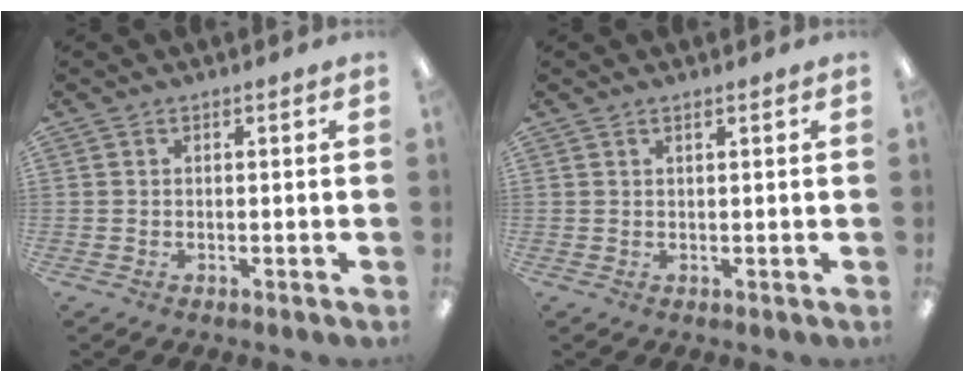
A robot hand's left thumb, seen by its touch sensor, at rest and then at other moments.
{"total": 0.8, "force": [0.7, 0.2, 0.3], "torque": [-0.009, 0.001, 0.013]}